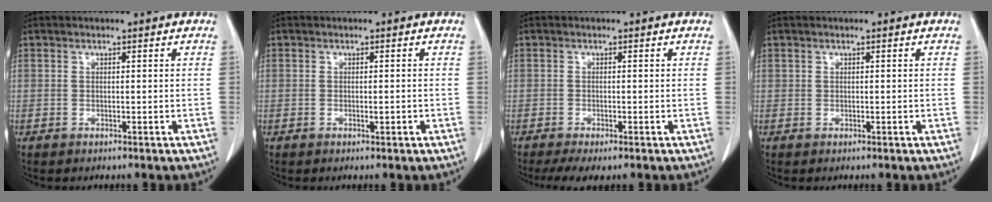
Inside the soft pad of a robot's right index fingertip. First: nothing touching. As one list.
[{"total": 0.8, "force": [-0.3, 0.1, 0.7], "torque": [-0.017, 0.000, -0.001]}, {"total": 3.1, "force": [-2.2, 0.9, 2.1], "torque": [-0.040, -0.010, -0.037]}, {"total": 0.0}]